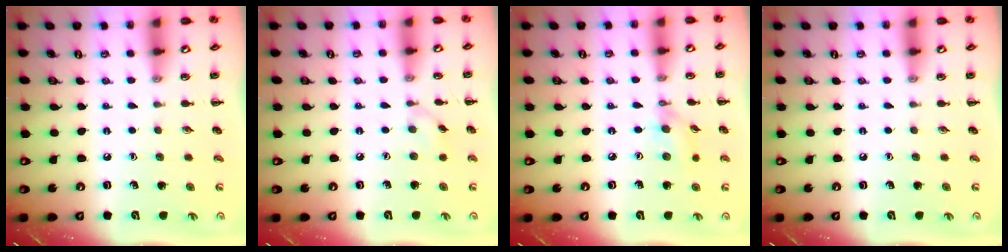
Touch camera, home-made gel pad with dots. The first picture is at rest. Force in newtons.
{"total": 3.4, "press": 3.2, "slide": 1.1}
{"total": 6.1, "press": 6.0, "slide": 0.8}
{"total": 0.0}